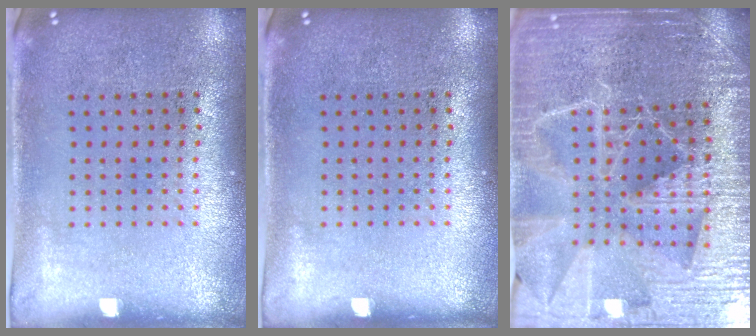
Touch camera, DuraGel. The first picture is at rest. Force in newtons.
{"total": 0.0}
{"total": 5.1, "press": 4.6, "slide": 2.1}